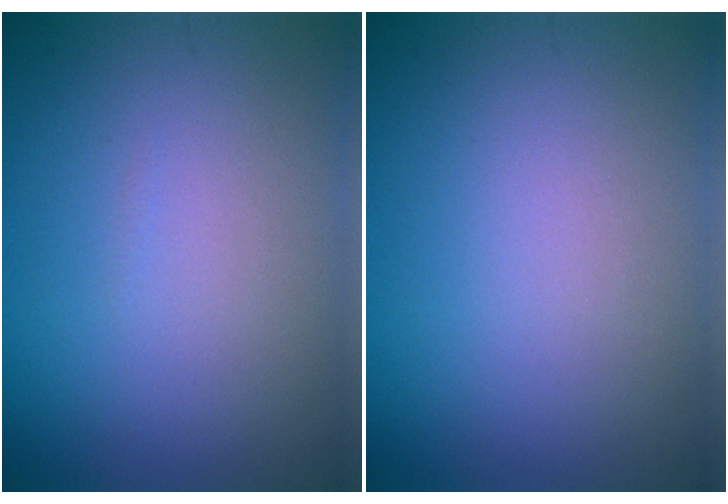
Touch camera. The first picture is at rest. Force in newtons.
{"total": 0.0}